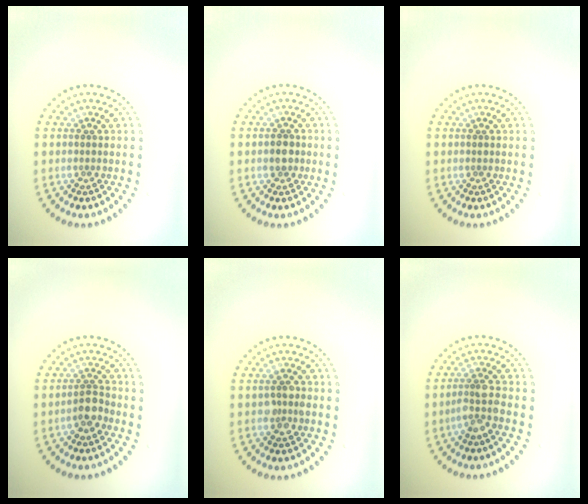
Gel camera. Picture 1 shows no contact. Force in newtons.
{"total": 1.7, "press": 1.7, "slide": 0.3}
{"total": 0.0}
{"total": 1.9, "press": 1.7, "slide": 0.9}
{"total": 2.0, "press": 2.0, "slide": 0.2}
{"total": 2.5, "press": 2.0, "slide": 1.5}